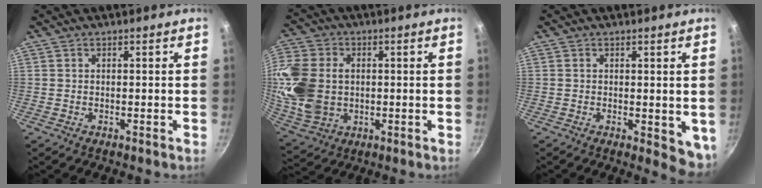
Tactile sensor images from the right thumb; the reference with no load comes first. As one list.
[{"total": 15.7, "force": [0.4, 11.9, 10.3], "torque": [-0.204, -0.002, 0.016]}, {"total": 5.0, "force": [0.0, 2.4, 4.4], "torque": [-0.047, -0.009, 0.003]}]